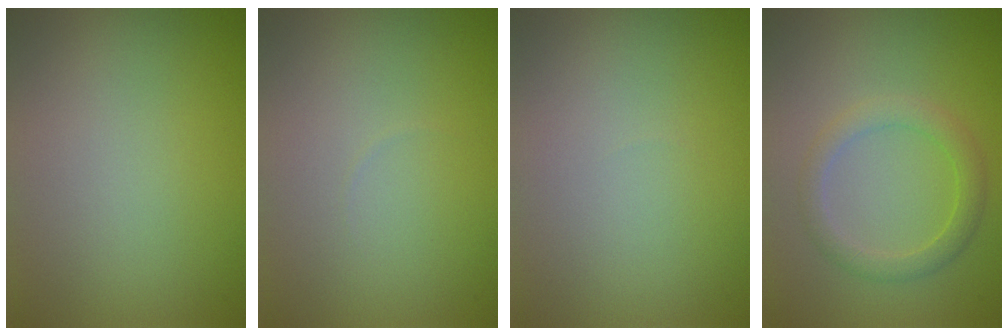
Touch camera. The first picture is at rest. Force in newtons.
{"total": 0.0}
{"total": 0.0}
{"total": 2.5, "press": 2.5, "slide": 0.1}